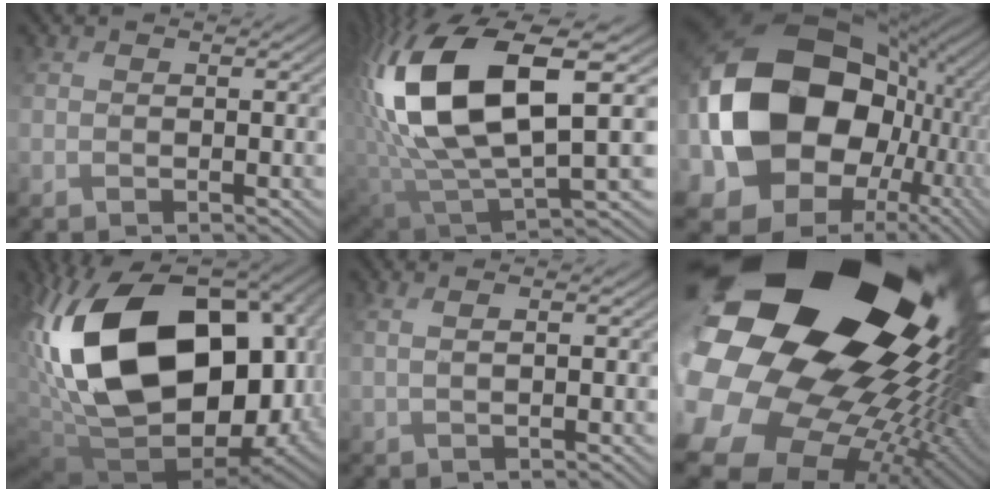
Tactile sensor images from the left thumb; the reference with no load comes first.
{"total": 17.0, "force": [4.2, 8.4, 14.1], "torque": [-0.322, -0.001, 0.080]}
{"total": 21.6, "force": [2.1, 16.9, 13.3], "torque": [-0.346, -0.013, 0.058]}
{"total": 21.9, "force": [-0.5, 12.5, 17.9], "torque": [-0.387, -0.031, 0.010]}
{"total": 1.3, "force": [0.6, -0.1, 1.2], "torque": [-0.018, -0.001, 0.015]}
{"total": 23.5, "force": [6.7, 17.5, 14.2], "torque": [-0.296, -0.015, 0.103]}